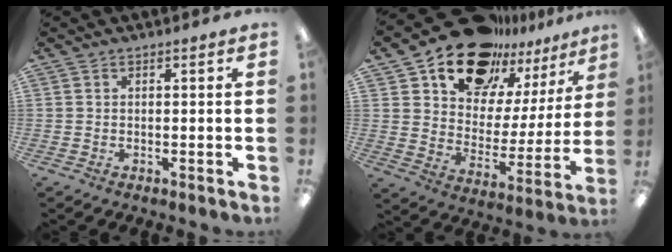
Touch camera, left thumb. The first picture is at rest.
{"total": 18.1, "force": [15.2, 8.7, 4.6], "torque": [-0.093, -0.125, 0.274]}